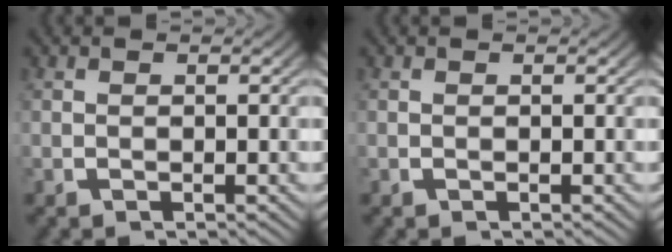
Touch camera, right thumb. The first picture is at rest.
{"total": 0.0}